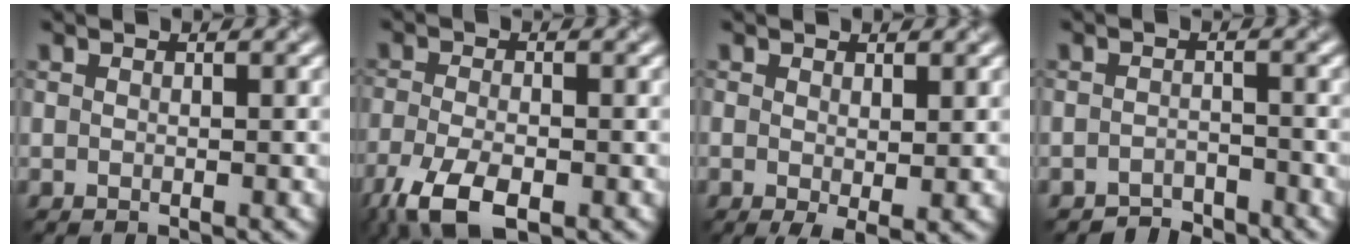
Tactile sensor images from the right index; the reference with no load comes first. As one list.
[{"total": 6.1, "force": [-3.5, 2.5, 4.4], "torque": [-0.097, -0.017, -0.070]}, {"total": 2.0, "force": [-0.1, 0.8, 1.8], "torque": [-0.031, -0.008, 0.001]}, {"total": 2.3, "force": [-2.2, 0.7, 0.1], "torque": [0.006, 0.008, -0.040]}]